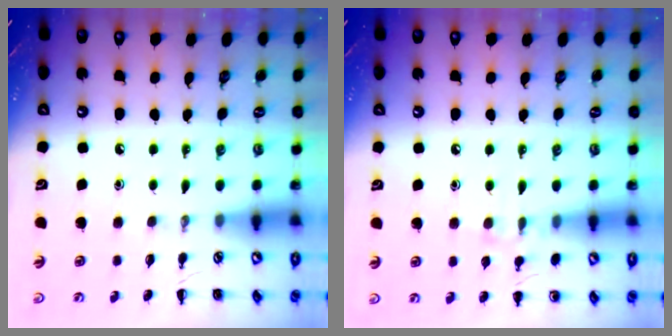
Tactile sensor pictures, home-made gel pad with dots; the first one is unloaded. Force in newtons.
{"total": 7.4, "press": 7.1, "slide": 2.0}